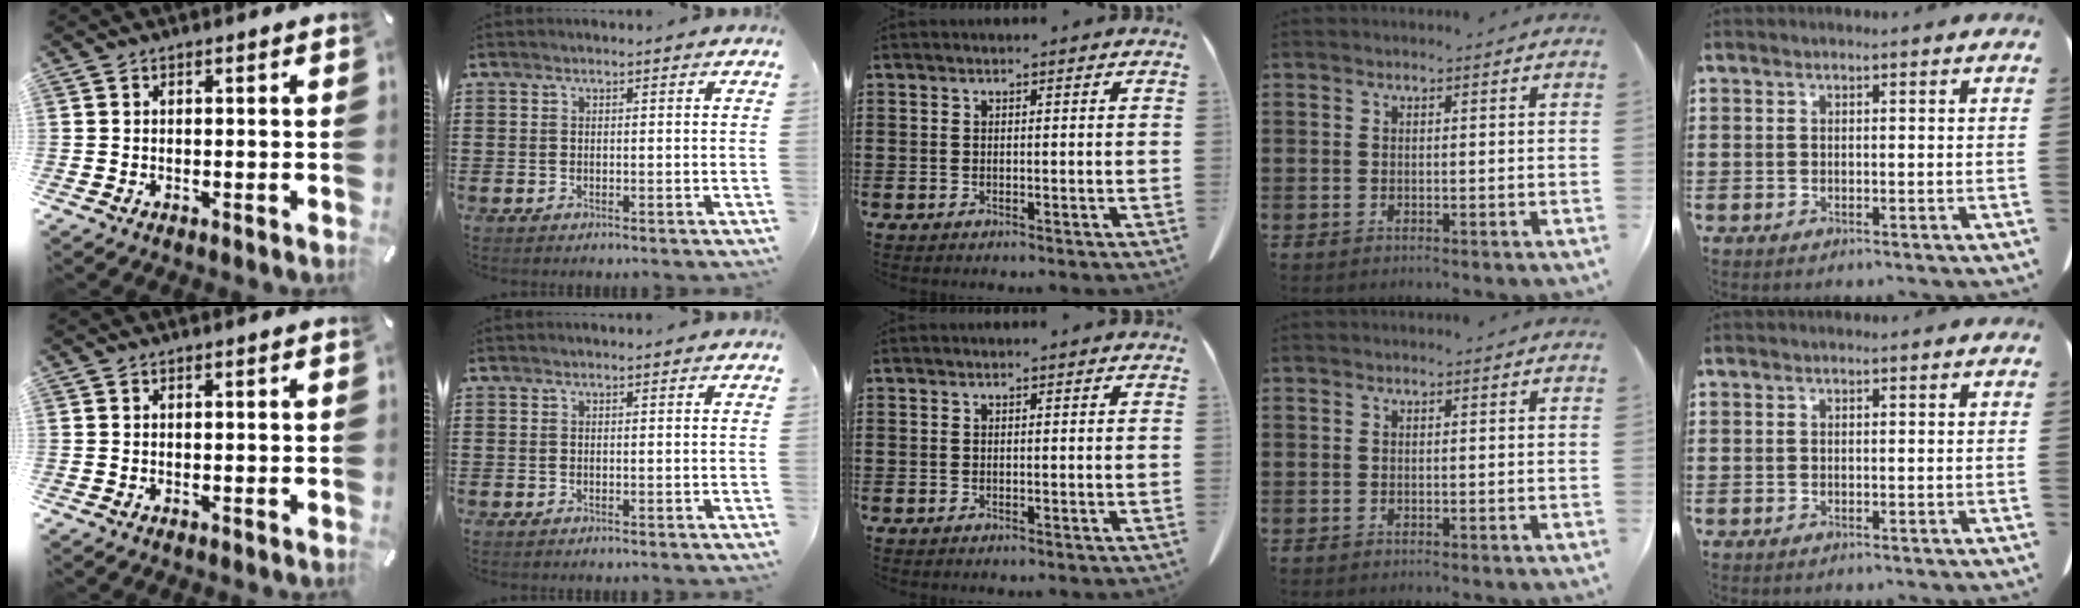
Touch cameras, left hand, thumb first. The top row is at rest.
{}